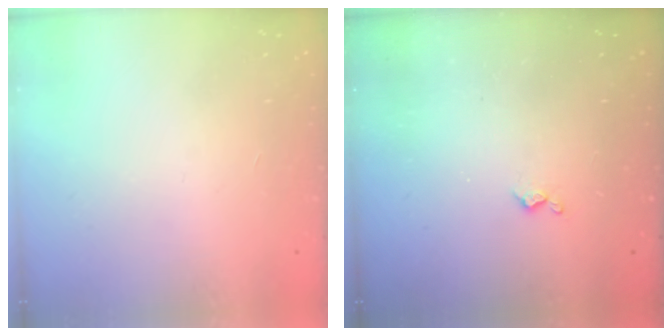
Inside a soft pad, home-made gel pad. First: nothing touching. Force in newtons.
{"total": 3.1, "press": 3.1, "slide": 0.7}